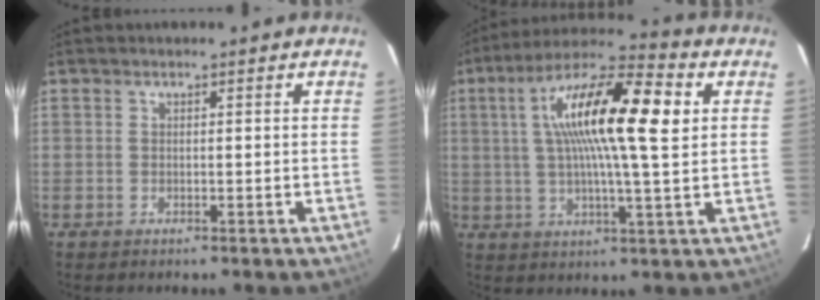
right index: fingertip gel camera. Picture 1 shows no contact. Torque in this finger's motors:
{"motor_torque": [1.93, 0.21, 1.05, 0.21]}